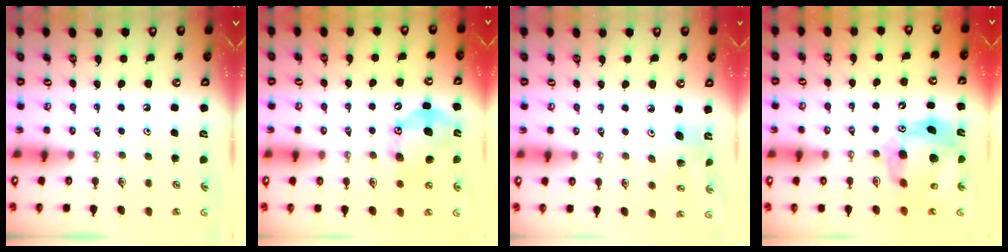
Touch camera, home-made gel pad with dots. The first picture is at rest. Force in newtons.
{"total": 14.9, "press": 14.9, "slide": 0.3}
{"total": 5.6, "press": 5.2, "slide": 1.9}
{"total": 16.5, "press": 16.4, "slide": 1.7}